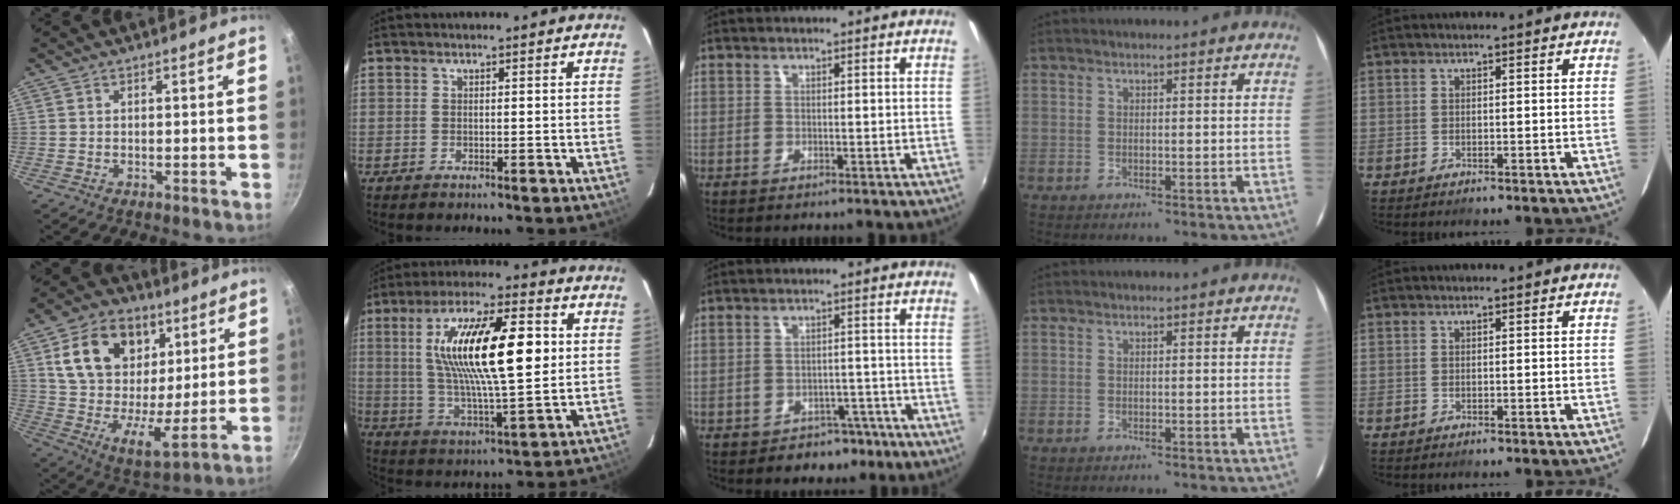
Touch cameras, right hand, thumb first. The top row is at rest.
{"thumb": {"total": 20.1, "force": [8.0, 13.2, 12.8], "torque": [-0.191, -0.026, 0.135]}, "index": {"total": 20.0, "force": [3.9, 5.4, 18.8], "torque": [-0.336, 0.016, 0.074]}, "middle": {"total": 5.7, "force": [-3.9, 4.0, 1.1], "torque": [-0.025, 0.018, -0.041]}}